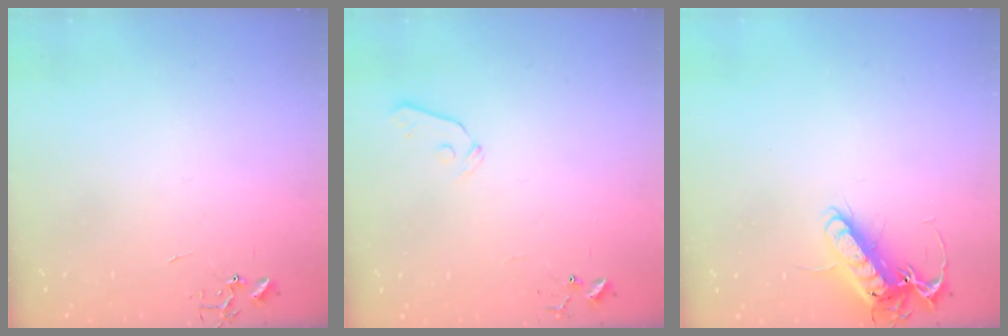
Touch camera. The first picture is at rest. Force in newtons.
{"total": 5.5, "press": 5.5, "slide": 0.5}
{"total": 14.4, "press": 14.2, "slide": 2.2}